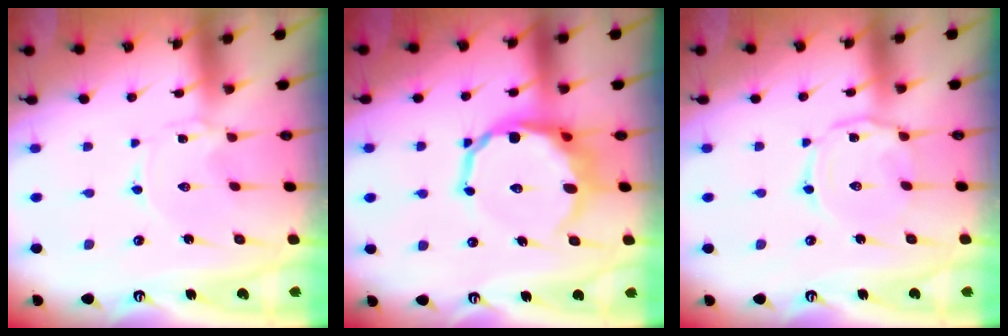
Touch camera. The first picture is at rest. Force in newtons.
{"total": 13.0, "press": 12.2, "slide": 4.5}
{"total": 5.2, "press": 5.1, "slide": 0.4}